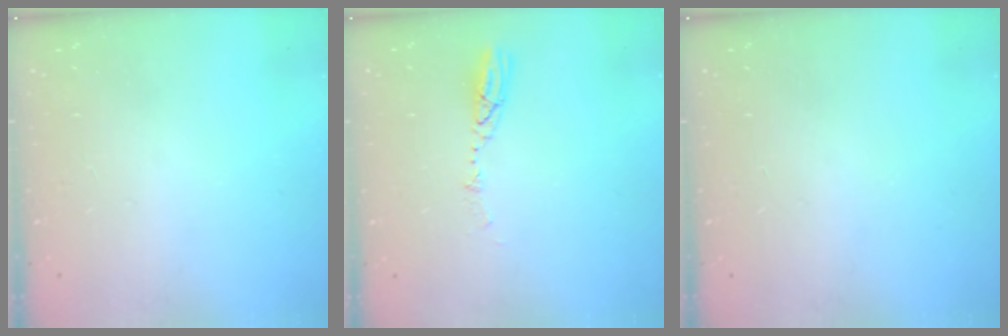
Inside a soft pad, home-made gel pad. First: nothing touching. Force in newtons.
{"total": 4.3, "press": 4.3, "slide": 0.4}
{"total": 0.0}